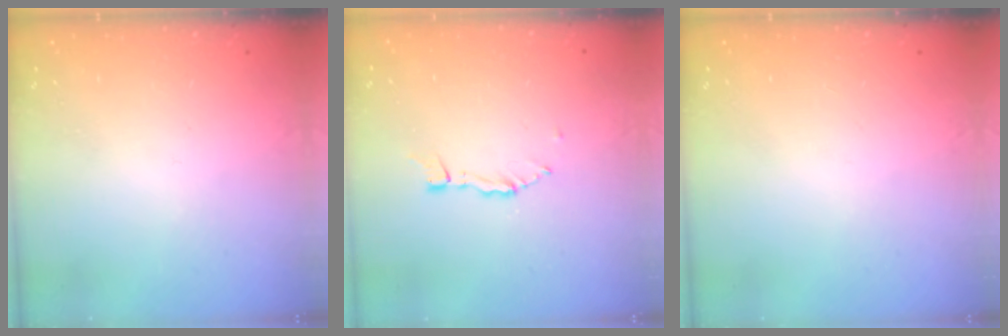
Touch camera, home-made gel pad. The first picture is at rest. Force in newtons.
{"total": 2.9, "press": 2.8, "slide": 0.3}
{"total": 0.0}